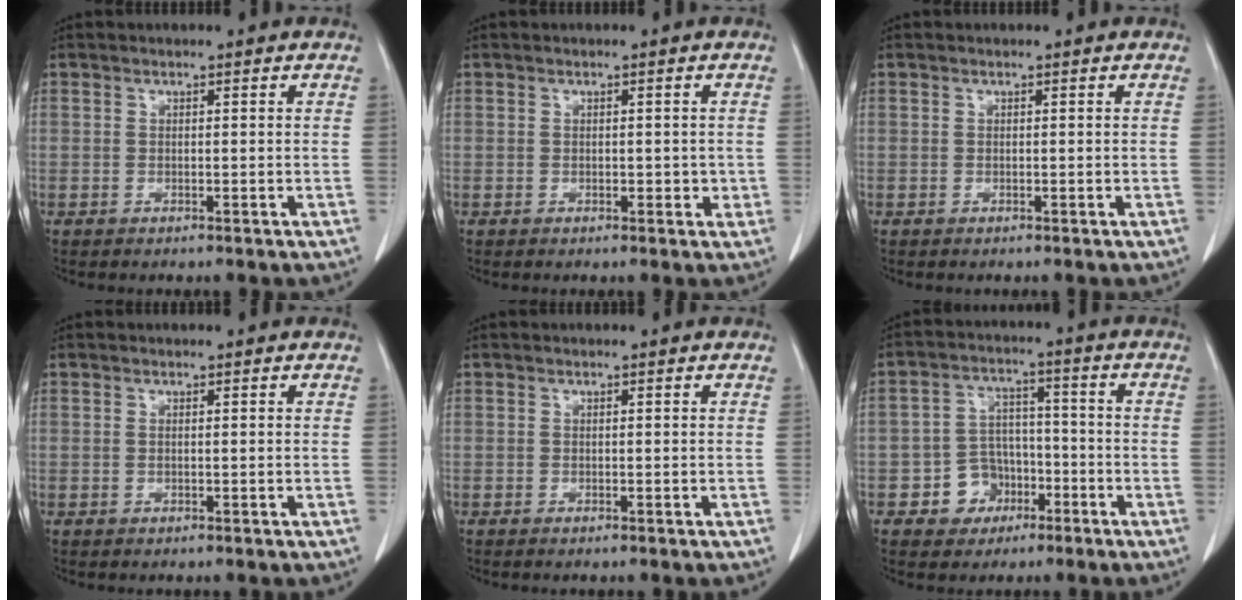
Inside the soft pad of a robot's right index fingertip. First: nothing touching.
{"total": 2.1, "force": [-0.3, 1.3, 1.6], "torque": [-0.019, 0.004, 0.000]}
{"total": 0.0}
{"total": 0.5, "force": [0.0, 0.1, 0.5], "torque": [-0.014, 0.001, 0.003]}
{"total": 0.0}
{"total": 6.6, "force": [-3.0, 5.6, 1.7], "torque": [-0.028, 0.019, -0.040]}